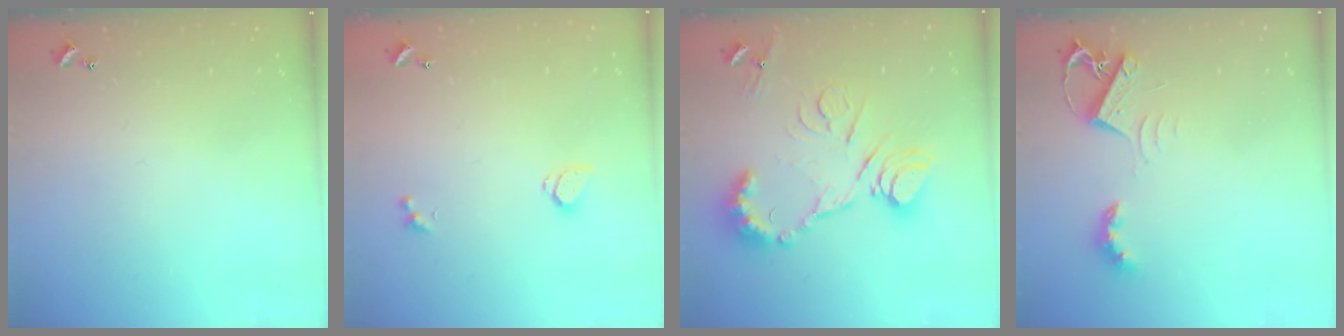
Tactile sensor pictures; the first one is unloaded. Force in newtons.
{"total": 0.8, "press": 0.6, "slide": 0.4}
{"total": 15.6, "press": 15.5, "slide": 1.7}
{"total": 7.5, "press": 7.5, "slide": 0.8}